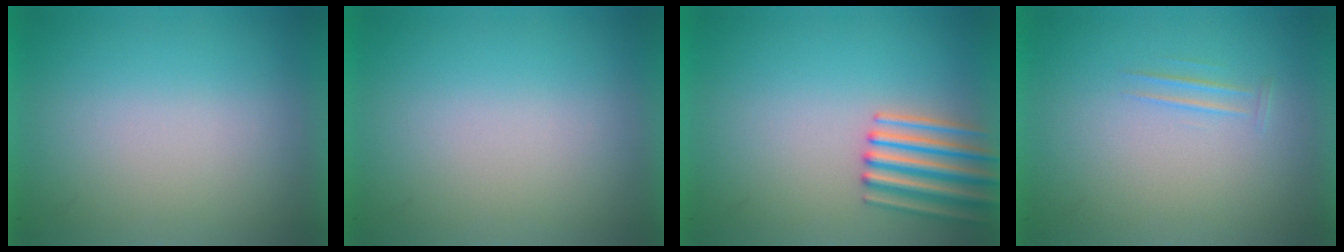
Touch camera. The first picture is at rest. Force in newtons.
{"total": 0.0}
{"total": 3.4}
{"total": 1.1}